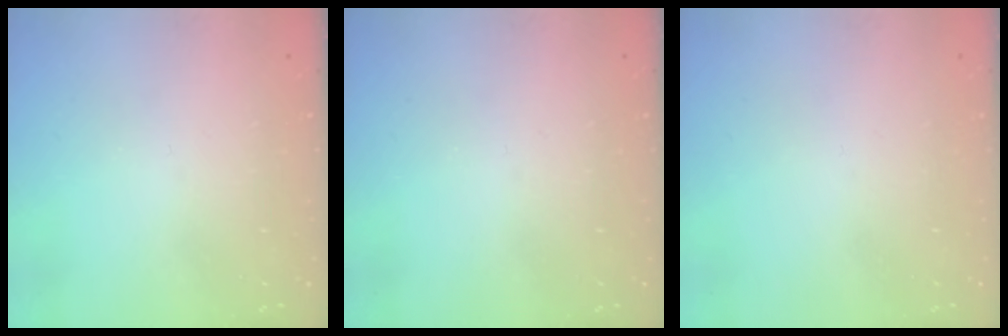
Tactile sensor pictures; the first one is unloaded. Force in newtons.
{"total": 0.0}
{"total": 1.5, "press": 1.5, "slide": 0.1}